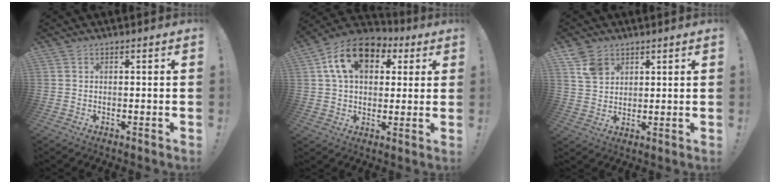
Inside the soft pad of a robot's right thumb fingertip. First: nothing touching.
{"total": 15.2, "force": [6.2, 10.2, 9.3], "torque": [-0.153, -0.008, 0.116]}
{"total": 6.6, "force": [4.0, 4.6, 2.6], "torque": [-0.044, -0.012, 0.080]}